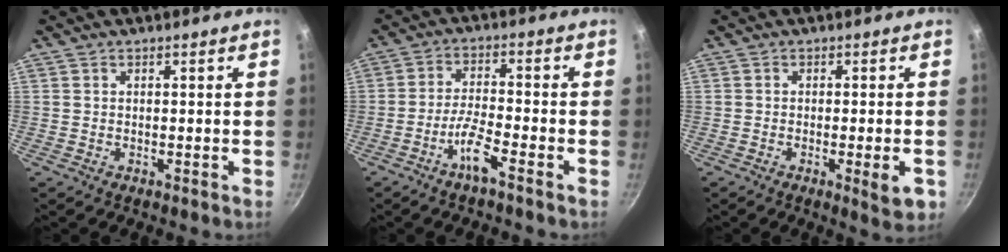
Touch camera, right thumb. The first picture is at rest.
{"total": 5.9, "force": [-3.7, 0.4, 4.5], "torque": [-0.095, 0.025, -0.074]}
{"total": 5.0, "force": [-1.7, 0.7, 4.7], "torque": [-0.062, -0.002, -0.025]}